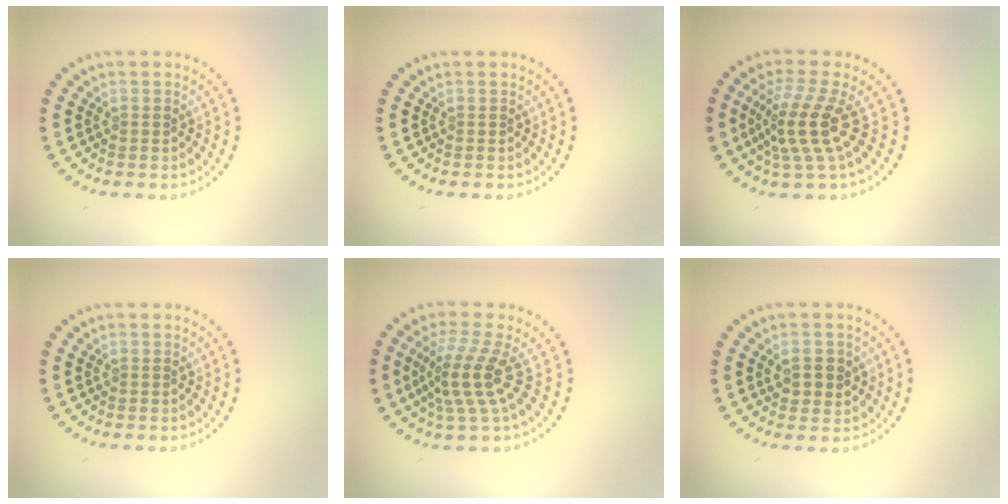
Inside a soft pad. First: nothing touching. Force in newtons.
{"total": 0.0}
{"total": 4.1, "press": 2.9, "slide": 2.9}
{"total": 0.0}
{"total": 3.9, "press": 2.8, "slide": 2.8}
{"total": 2.3, "press": 2.2, "slide": 0.5}